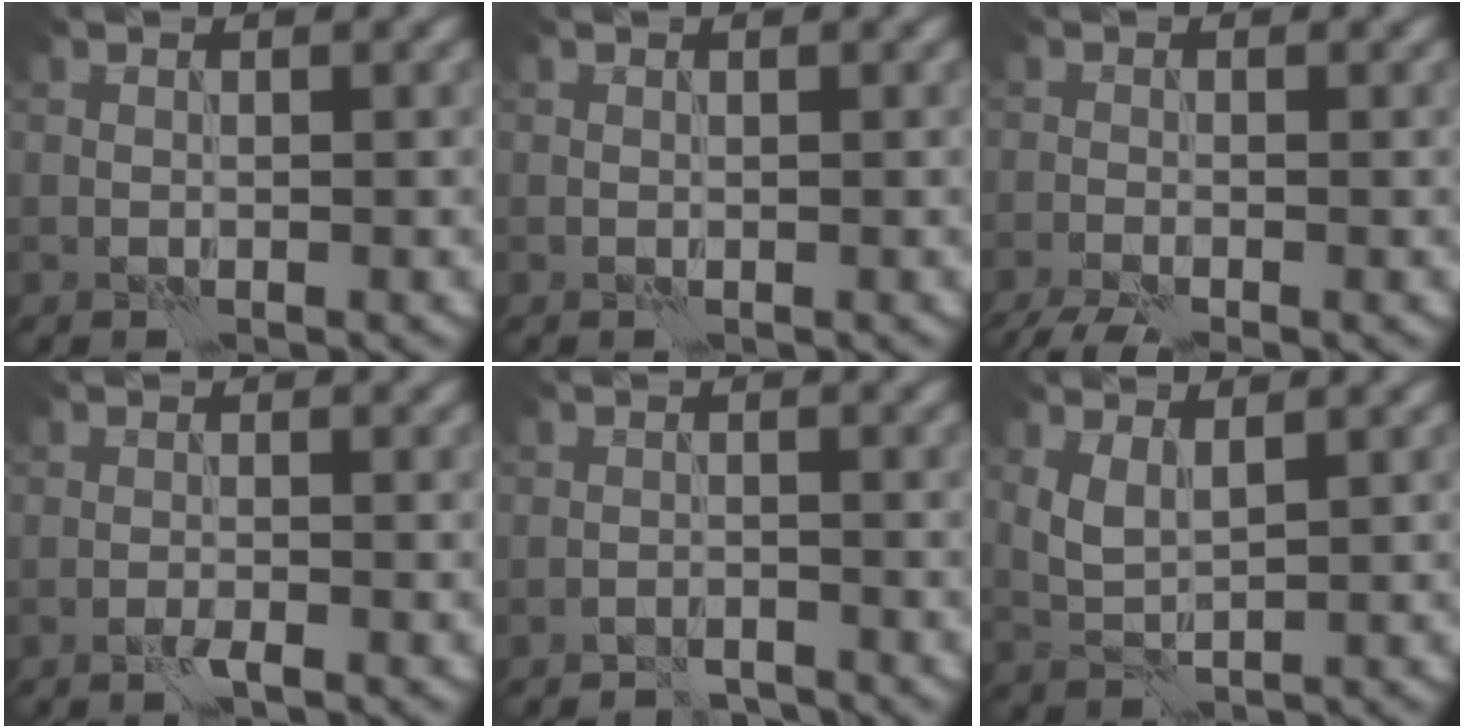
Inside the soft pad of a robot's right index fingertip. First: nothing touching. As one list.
[{"total": 0.0}, {"total": 3.1, "force": [-2.4, 0.5, 2.0], "torque": [-0.034, -0.009, -0.050]}, {"total": 1.0, "force": [-0.7, 0.1, 0.8], "torque": [-0.016, 0.002, -0.015]}, {"total": 1.5, "force": [-1.5, 0.3, 0.4], "torque": [-0.002, 0.005, -0.027]}, {"total": 2.3, "force": [1.3, 0.8, 1.8], "torque": [-0.045, -0.003, 0.028]}]